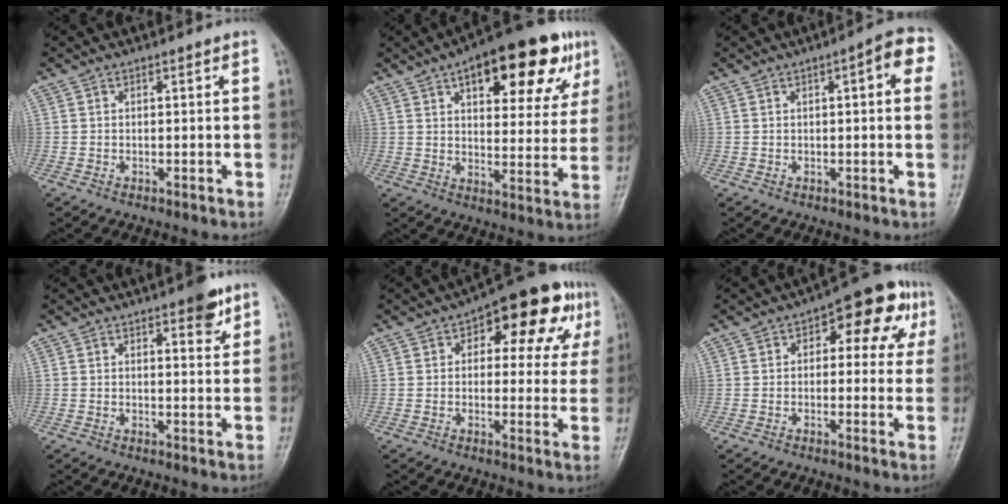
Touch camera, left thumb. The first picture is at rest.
{"total": 21.0, "force": [10.6, 9.2, 15.7], "torque": [-0.173, -0.012, 0.146]}
{"total": 7.0, "force": [2.0, 2.1, 6.3], "torque": [-0.067, 0.014, 0.016]}
{"total": 4.8, "force": [3.0, 1.8, 3.3], "torque": [-0.029, -0.015, 0.035]}
{"total": 14.5, "force": [5.7, 7.7, 10.9], "torque": [-0.081, 0.012, 0.064]}
{"total": 11.6, "force": [3.9, 6.4, 8.8], "torque": [-0.056, 0.021, 0.040]}